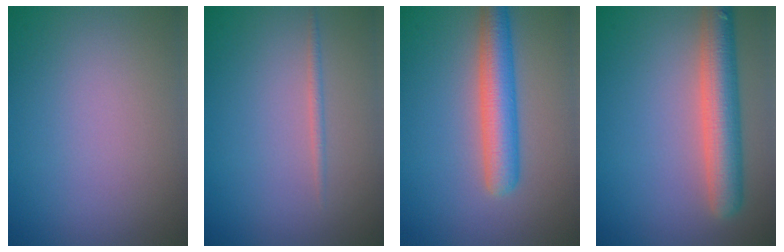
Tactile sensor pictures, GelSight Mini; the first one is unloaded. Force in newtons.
{"total": 0.8, "press": 0.8, "slide": 0.0}
{"total": 5.1, "press": 5.1, "slide": 0.2}
{"total": 6.1, "press": 6.1, "slide": 0.5}